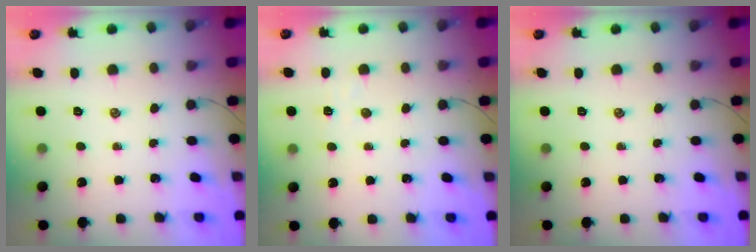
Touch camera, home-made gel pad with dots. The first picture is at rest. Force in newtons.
{"total": 2.6, "press": 2.5, "slide": 0.8}
{"total": 0.0}